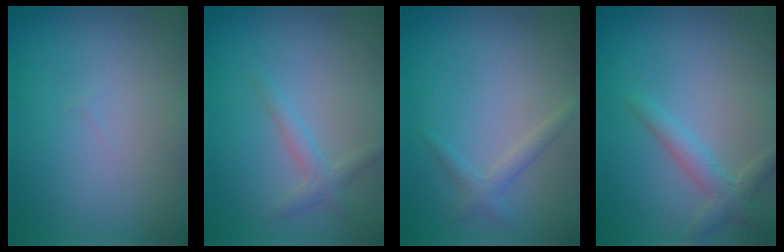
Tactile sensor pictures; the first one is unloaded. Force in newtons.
{"total": 1.7, "press": 1.7, "slide": 0.0}
{"total": 1.4, "press": 1.4, "slide": 0.1}
{"total": 2.3, "press": 2.3, "slide": 0.0}